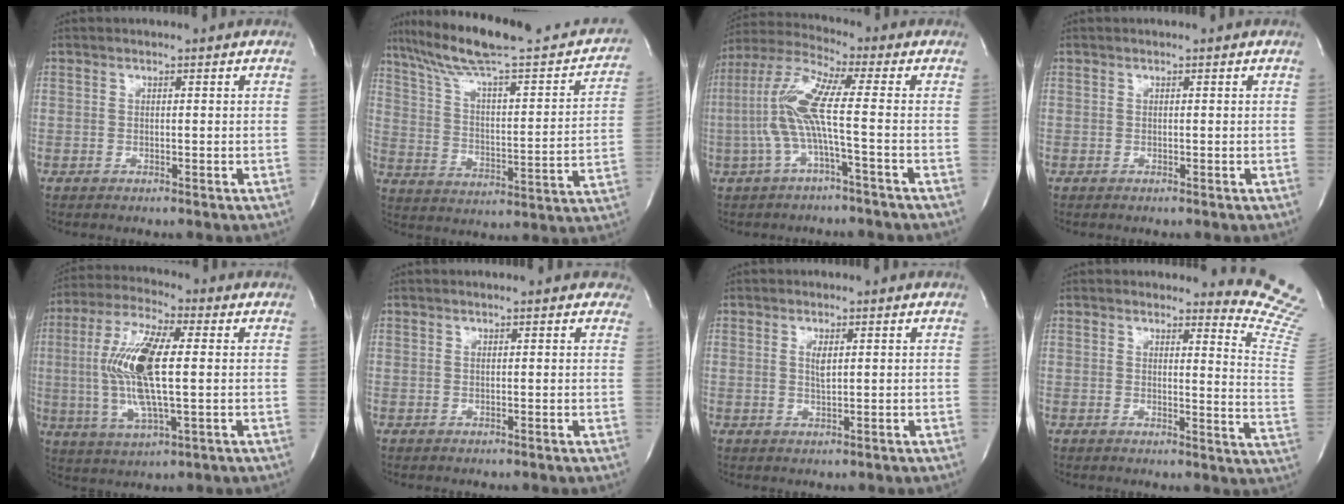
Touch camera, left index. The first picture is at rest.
{"total": 27.1, "force": [22.0, 4.2, 15.4], "torque": [-0.234, 0.006, 0.305]}
{"total": 9.4, "force": [-1.8, 0.3, 9.2], "torque": [-0.204, 0.021, -0.041]}
{"total": 0.0}
{"total": 13.8, "force": [0.0, 2.6, 13.5], "torque": [-0.287, -0.001, 0.000]}
{"total": 2.3, "force": [1.7, 0.8, 1.3], "torque": [-0.013, 0.007, 0.007]}
{"total": 1.6, "force": [0.2, 0.3, 1.5], "torque": [-0.032, -0.001, 0.006]}
{"total": 9.9, "force": [9.8, -1.0, 0.0], "torque": [0.012, -0.152, 0.077]}